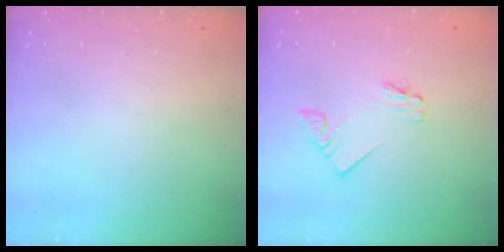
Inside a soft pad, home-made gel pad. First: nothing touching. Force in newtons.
{"total": 1.9, "press": 1.9, "slide": 0.1}